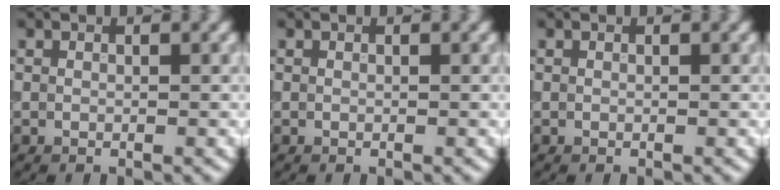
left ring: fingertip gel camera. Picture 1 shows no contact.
{"total": 0.0}
{"total": 0.0}